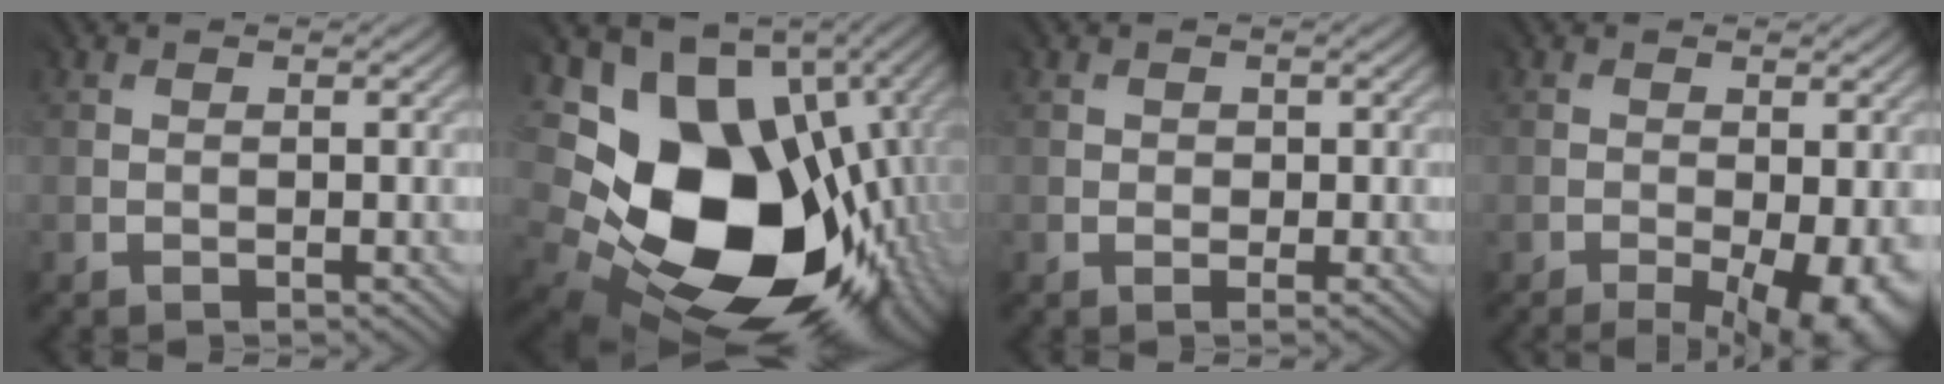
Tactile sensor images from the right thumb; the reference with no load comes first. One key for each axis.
{"total": 20.4, "fx": -0.5, "fy": 15.5, "fz": 13.3, "tx": -0.245, "ty": -0.049, "tz": 0.040}
{"total": 0.9, "fx": 0.1, "fy": 0.7, "fz": 0.5, "tx": -0.008, "ty": -0.004, "tz": 0.004}
{"total": 8.8, "fx": -3.1, "fy": 3.6, "fz": 7.4, "tx": -0.111, "ty": -0.021, "tz": -0.034}